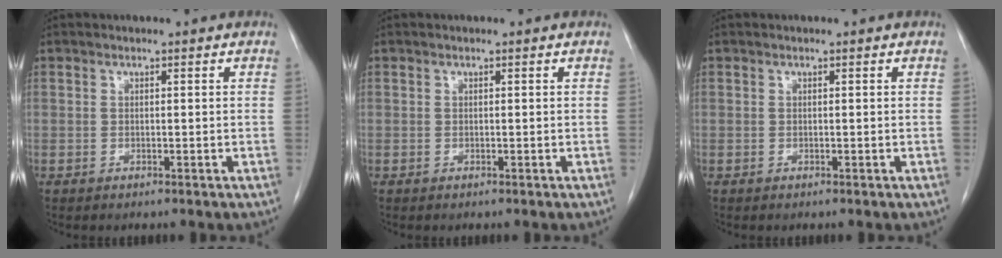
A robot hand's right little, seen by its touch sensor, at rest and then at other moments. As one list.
[{"total": 0.0}, {"total": 0.0}]